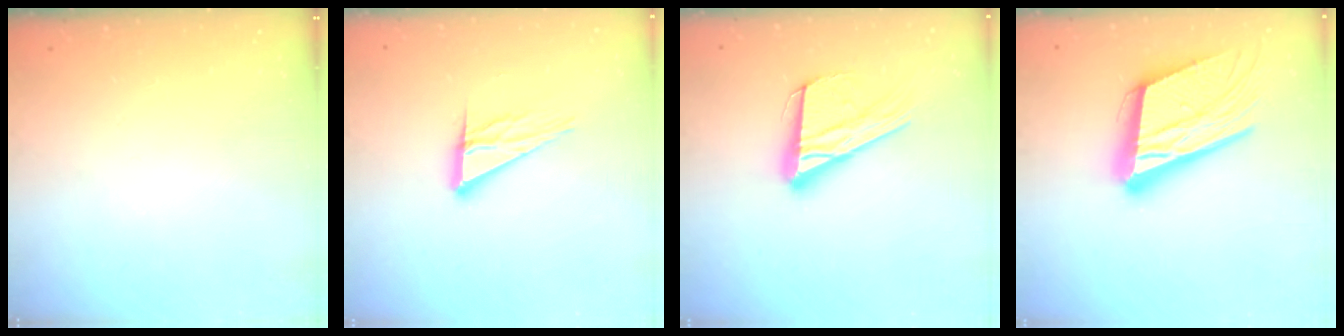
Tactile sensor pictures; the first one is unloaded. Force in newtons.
{"total": 10.9, "press": 10.9, "slide": 1.0}
{"total": 17.6, "press": 17.5, "slide": 1.7}
{"total": 25.1, "press": 24.8, "slide": 4.1}